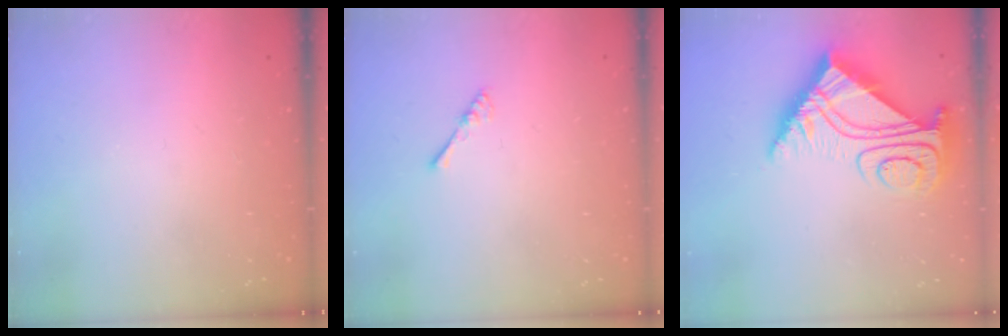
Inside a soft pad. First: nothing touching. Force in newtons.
{"total": 2.4, "press": 2.4, "slide": 0.5}
{"total": 11.0, "press": 10.9, "slide": 1.0}